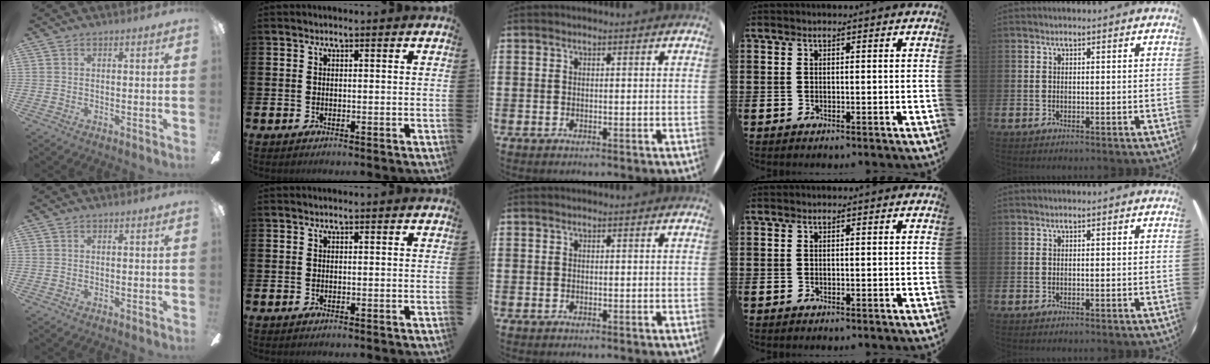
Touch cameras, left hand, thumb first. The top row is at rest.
{}